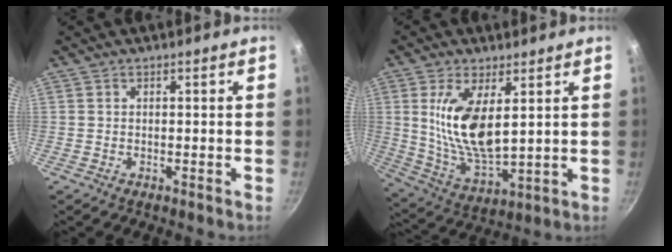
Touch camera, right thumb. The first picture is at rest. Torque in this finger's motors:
{"motor_torque": [1.17, 1.17, 1.81, -0.01, 0.43]}